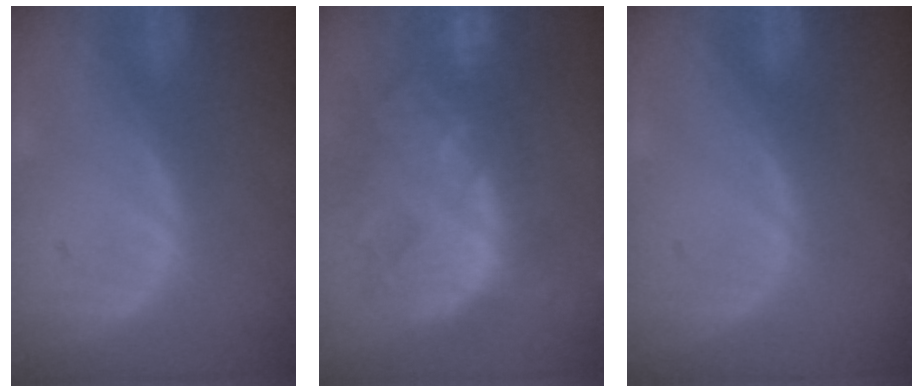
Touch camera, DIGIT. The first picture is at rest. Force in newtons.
{"total": 13.8, "press": 11.7, "slide": 7.4}
{"total": 0.0}